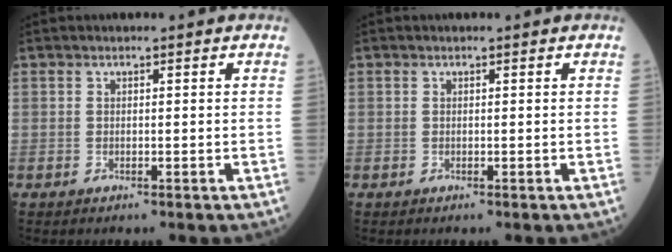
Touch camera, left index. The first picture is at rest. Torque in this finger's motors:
{"motor_torque": [0.25, -0.02, 0.03, 0.01]}